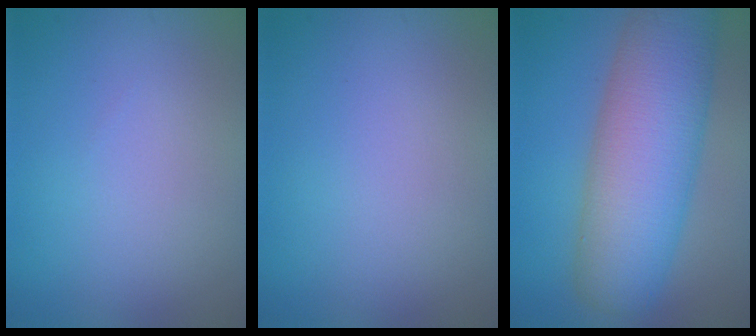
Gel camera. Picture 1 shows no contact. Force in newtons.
{"total": 0.0}
{"total": 11.0, "press": 11.0, "slide": 0.7}